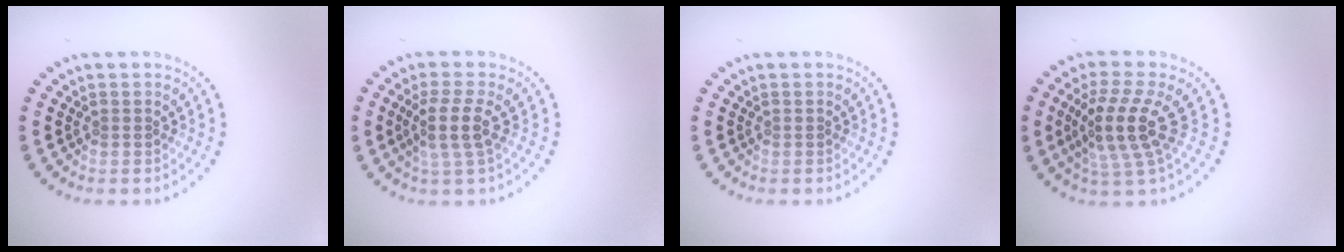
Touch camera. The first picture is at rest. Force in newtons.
{"total": 2.9, "press": 2.3, "slide": 1.7}
{"total": 0.0}
{"total": 4.2, "press": 3.5, "slide": 2.4}